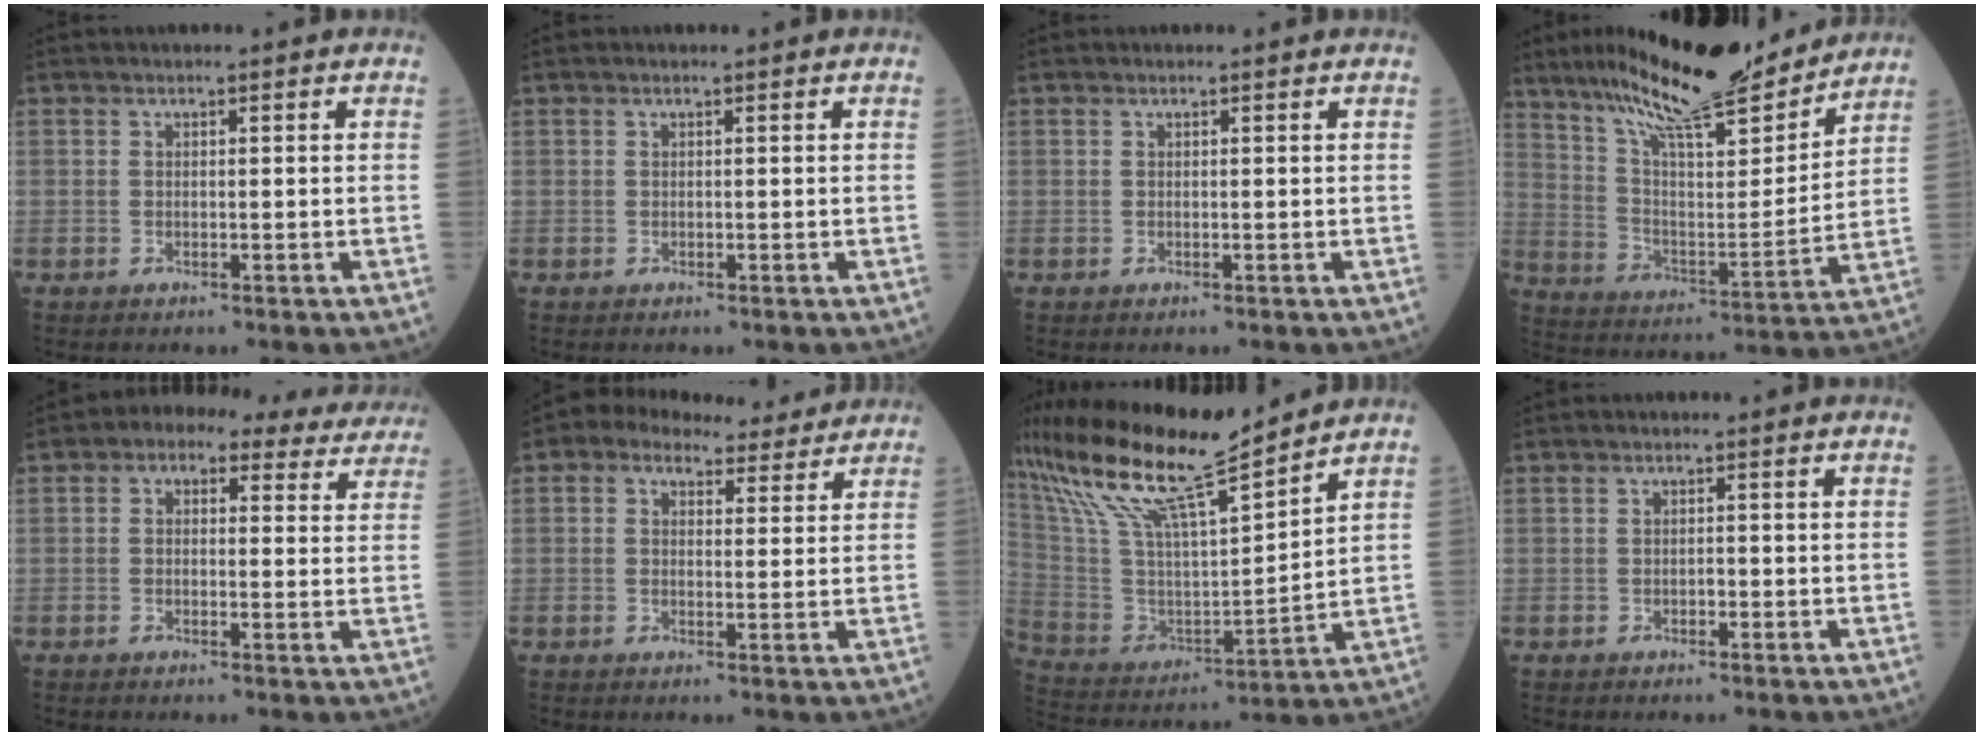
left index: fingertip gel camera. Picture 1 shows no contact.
{"total": 0.0}
{"total": 0.0}
{"total": 19.8, "force": [16.8, 2.8, 10.0], "torque": [-0.167, 0.001, 0.275]}
{"total": 12.2, "force": [9.8, 5.8, 4.5], "torque": [-0.031, 0.042, 0.098]}
{"total": 8.2, "force": [6.5, 4.1, 2.8], "torque": [-0.036, 0.034, 0.084]}
{"total": 19.5, "force": [16.0, 1.3, 11.2], "torque": [-0.219, 0.011, 0.303]}
{"total": 0.6, "force": [-0.3, 0.3, 0.4], "torque": [-0.003, 0.003, -0.008]}